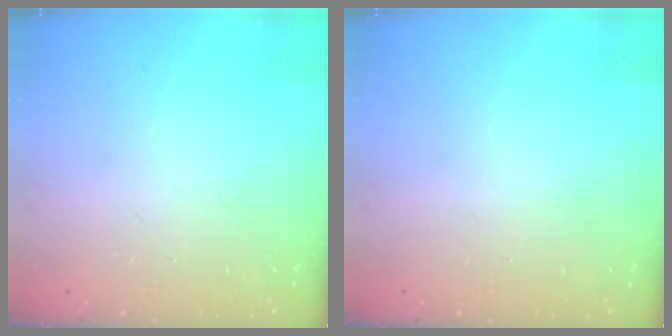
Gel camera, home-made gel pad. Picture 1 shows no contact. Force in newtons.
{"total": 0.0}